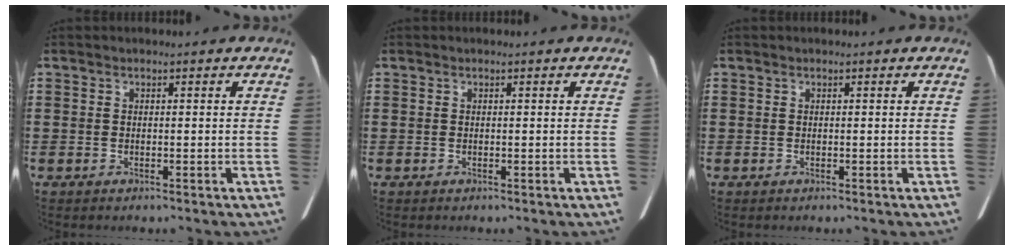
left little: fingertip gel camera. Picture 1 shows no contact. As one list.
[{"total": 0.0}, {"total": 0.0}]